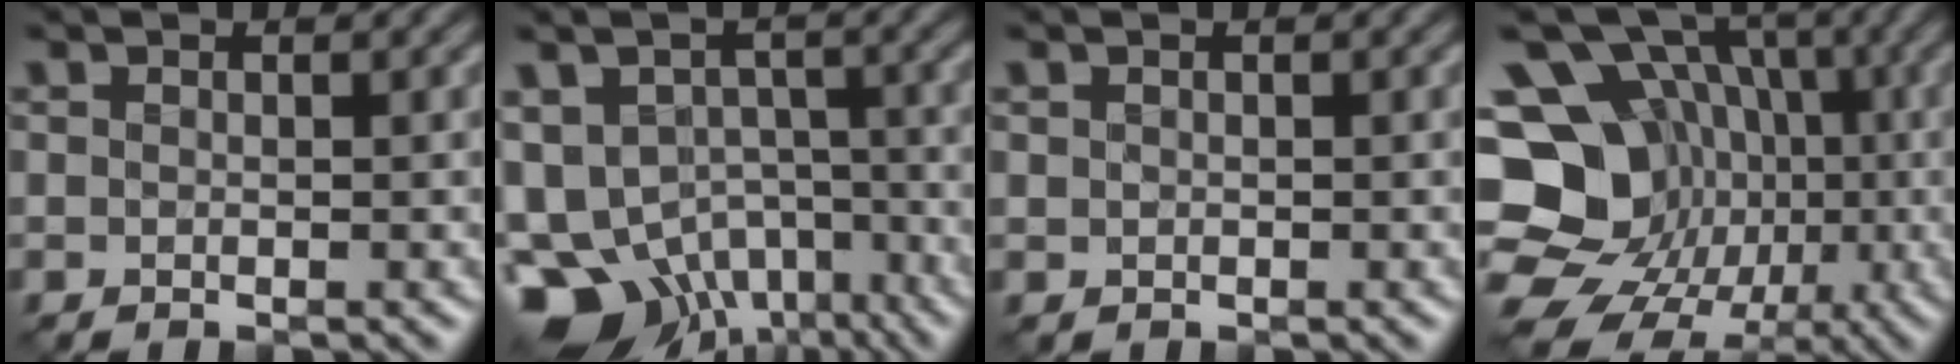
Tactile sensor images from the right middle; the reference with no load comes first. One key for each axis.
{"total": 12.6, "fx": -6.6, "fy": 8.6, "fz": 6.3, "tx": -0.120, "ty": -0.030, "tz": -0.097}
{"total": 0.0}
{"total": 19.2, "fx": -5.1, "fy": 16.0, "fz": 9.3, "tx": -0.160, "ty": 0.012, "tz": -0.111}